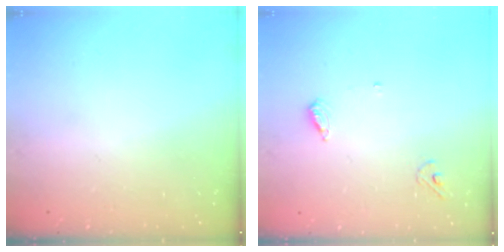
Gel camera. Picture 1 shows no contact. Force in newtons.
{"total": 5.9, "press": 5.9, "slide": 0.6}